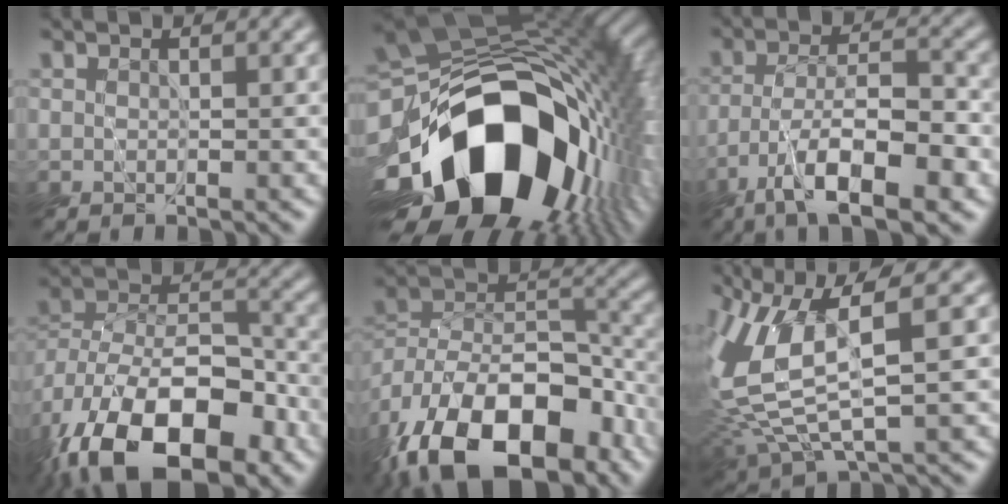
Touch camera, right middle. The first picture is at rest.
{"total": 18.6, "force": [-7.0, 11.8, 12.6], "torque": [-0.226, -0.030, -0.100]}
{"total": 9.1, "force": [-5.2, 2.8, 6.9], "torque": [-0.112, 0.005, -0.091]}
{"total": 16.5, "force": [-10.0, 8.6, 10.0], "torque": [-0.161, -0.017, -0.161]}
{"total": 17.5, "force": [-11.7, 8.8, 9.5], "torque": [-0.171, -0.005, -0.193]}
{"total": 8.2, "force": [1.6, 2.8, 7.5], "torque": [-0.185, -0.009, 0.034]}